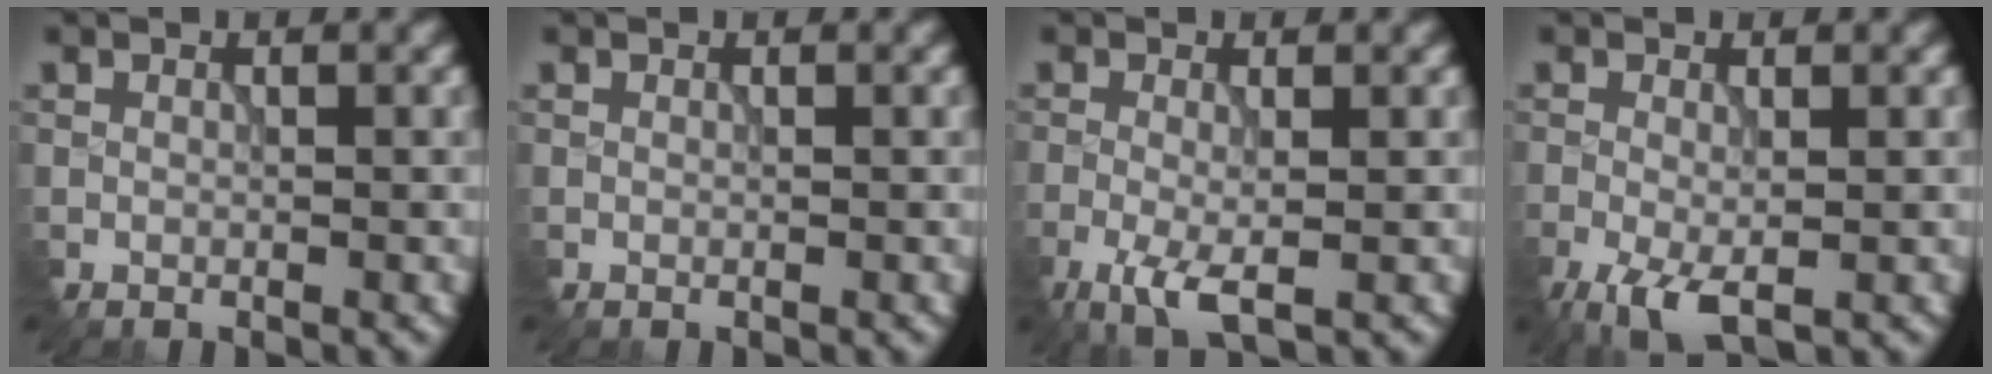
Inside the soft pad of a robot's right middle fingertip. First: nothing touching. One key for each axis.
{"total": 0.0}
{"total": 3.7, "fx": -1.9, "fy": 1.1, "fz": 3.0, "tx": -0.073, "ty": -0.009, "tz": -0.034}
{"total": 3.7, "fx": -1.9, "fy": 1.3, "fz": 2.9, "tx": -0.070, "ty": -0.012, "tz": -0.031}